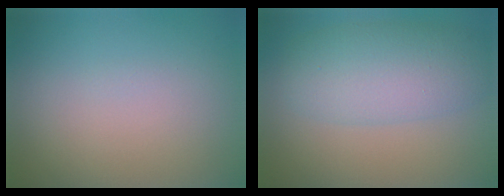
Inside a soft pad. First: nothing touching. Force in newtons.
{"total": 5.9, "press": 5.9, "slide": 0.2}